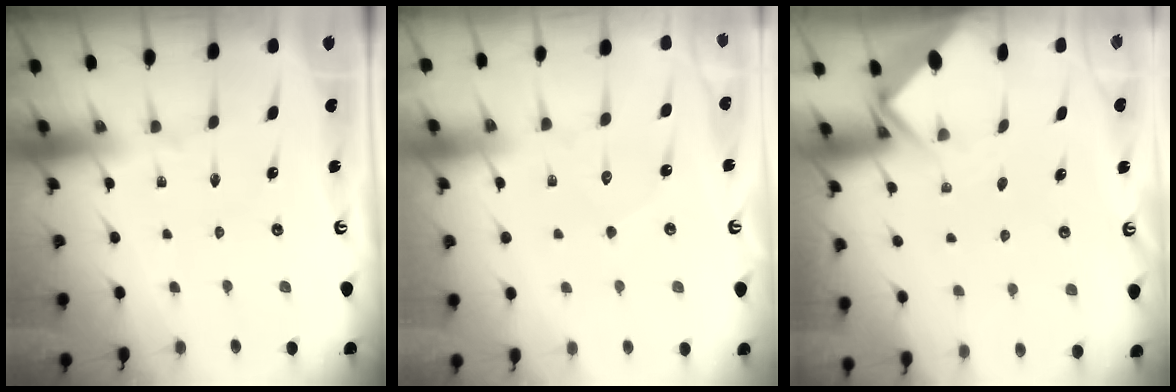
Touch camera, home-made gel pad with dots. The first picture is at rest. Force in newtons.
{"total": 4.6, "press": 4.6, "slide": 0.3}
{"total": 2.7, "press": 2.7, "slide": 0.2}